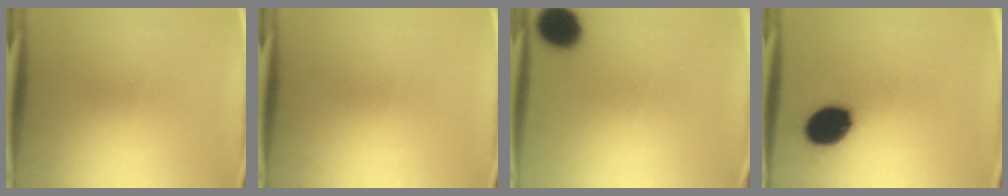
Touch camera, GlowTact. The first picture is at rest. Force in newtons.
{"total": 0.0}
{"total": 12.0}
{"total": 14.1}